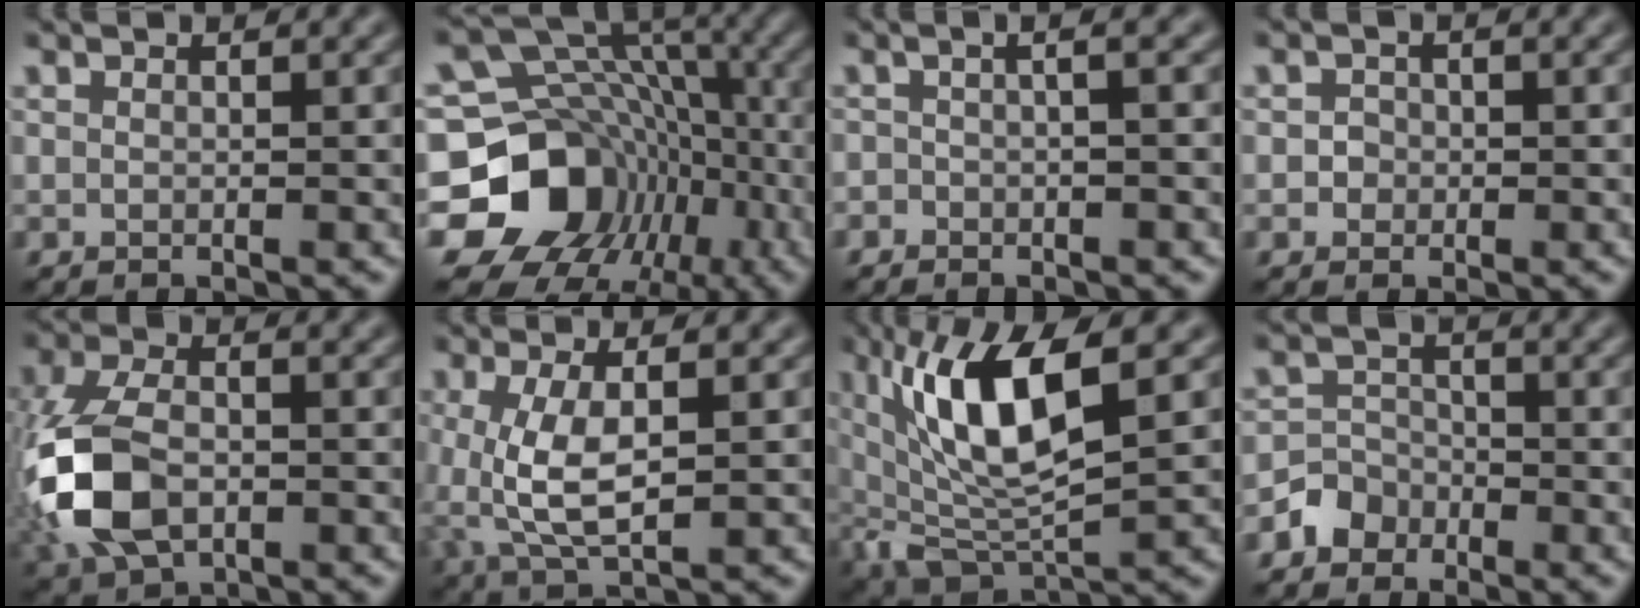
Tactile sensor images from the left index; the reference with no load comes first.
{"total": 17.1, "force": [-4.6, 14.6, 7.6], "torque": [-0.147, -0.004, -0.078]}
{"total": 1.6, "force": [-0.5, 0.5, 1.5], "torque": [-0.017, -0.009, -0.010]}
{"total": 1.0, "force": [-0.1, 0.9, 0.2], "torque": [0.006, -0.001, -0.004]}
{"total": 8.8, "force": [-2.1, 5.4, 6.6], "torque": [-0.162, -0.011, -0.049]}
{"total": 5.1, "force": [0.2, 2.0, 4.7], "torque": [-0.113, -0.003, 0.005]}
{"total": 9.6, "force": [2.7, 3.3, 8.6], "torque": [-0.168, -0.007, 0.051]}
{"total": 2.5, "force": [-1.6, 2.0, 0.3], "torque": [0.006, 0.009, -0.036]}